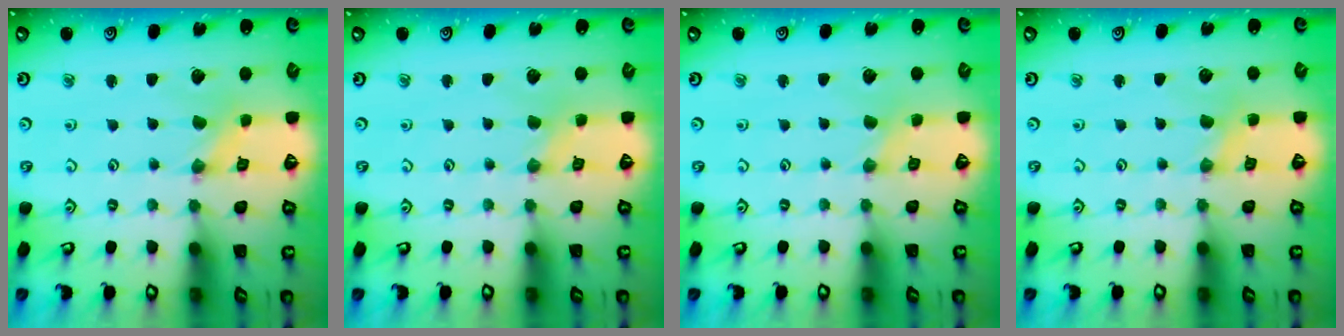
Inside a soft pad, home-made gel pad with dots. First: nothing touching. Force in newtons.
{"total": 1.8, "press": 1.8, "slide": 0.3}
{"total": 0.8, "press": 0.8, "slide": 0.2}
{"total": 1.7, "press": 1.7, "slide": 0.3}